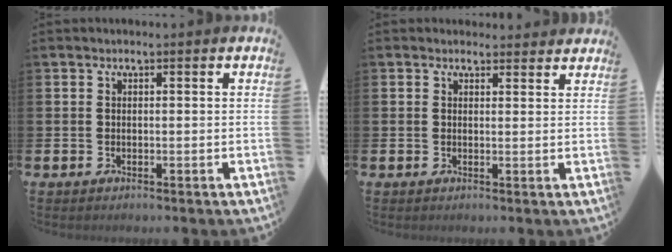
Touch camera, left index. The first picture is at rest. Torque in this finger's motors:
{"motor_torque": [0.93, -1.21, 0.05, 0.00]}